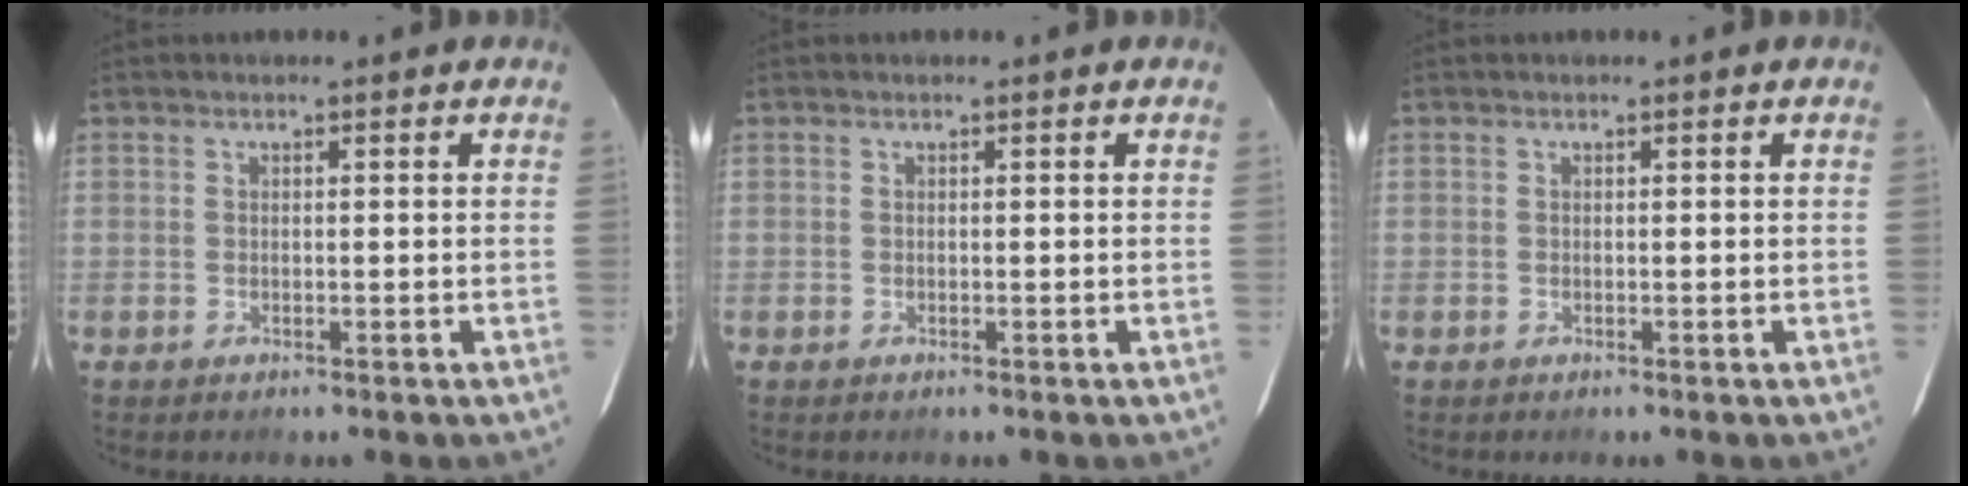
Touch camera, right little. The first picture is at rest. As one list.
[{"total": 0.0}, {"total": 0.0}]